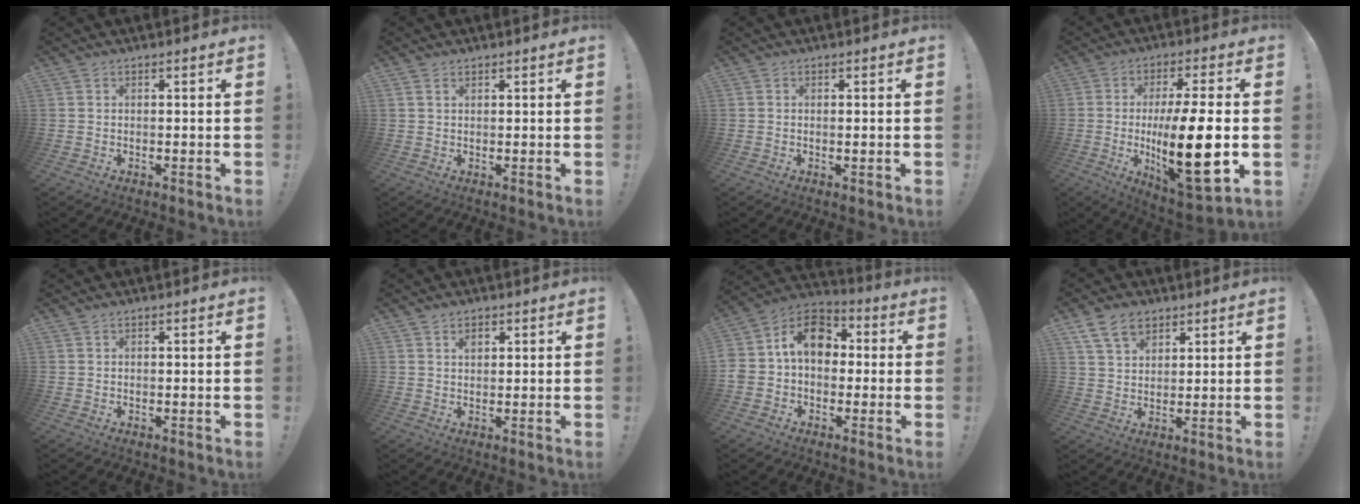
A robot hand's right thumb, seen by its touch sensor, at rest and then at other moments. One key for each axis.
{"total": 1.2, "fx": 0.8, "fy": 0.6, "fz": 0.6, "tx": -0.008, "ty": -0.002, "tz": 0.015}
{"total": 0.9, "fx": 0.2, "fy": -0.2, "fz": 0.8, "tx": -0.007, "ty": -0.004, "tz": 0.002}
{"total": 21.3, "fx": -2.0, "fy": 6.3, "fz": 20.2, "tx": -0.344, "ty": -0.007, "tz": -0.028}
{"total": 0.5, "fx": 0.5, "fy": 0.2, "fz": 0.1, "tx": -0.007, "ty": 0.001, "tz": 0.011}
{"total": 2.2, "fx": 1.1, "fy": 1.5, "fz": 1.2, "tx": -0.014, "ty": -0.001, "tz": 0.019}
{"total": 12.7, "fx": 1.8, "fy": 10.0, "fz": 7.6, "tx": -0.124, "ty": 0.018, "tz": 0.041}
{"total": 9.5, "fx": 5.7, "fy": 6.2, "fz": 4.5, "tx": -0.068, "ty": -0.020, "tz": 0.110}